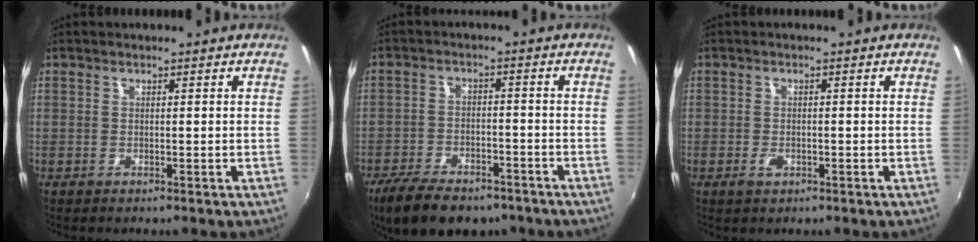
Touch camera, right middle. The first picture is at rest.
{"total": 14.0, "force": [-10.4, 6.0, 7.3], "torque": [-0.165, -0.021, -0.165]}
{"total": 1.9, "force": [-0.9, 1.2, 1.1], "torque": [-0.022, -0.003, -0.017]}